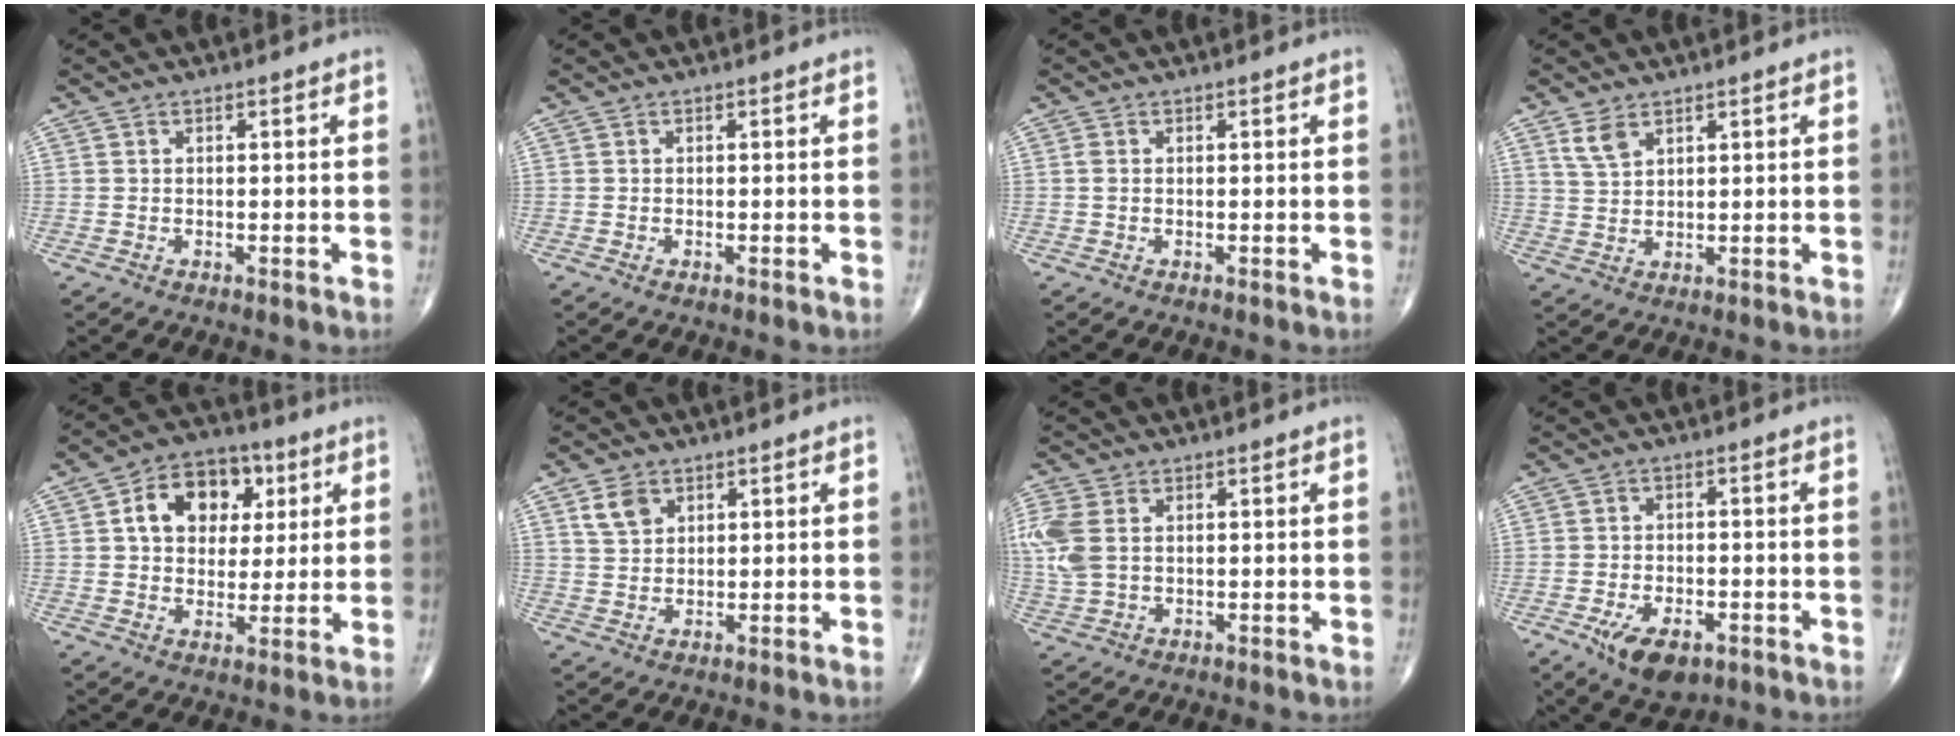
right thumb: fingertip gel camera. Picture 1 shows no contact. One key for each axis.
{"total": 0.6, "fx": -0.3, "fy": 0.3, "fz": 0.5, "tx": -0.009, "ty": -0.001, "tz": -0.006}
{"total": 0.8, "fx": 0.0, "fy": 0.5, "fz": 0.6, "tx": -0.015, "ty": 0.002, "tz": 0.001}
{"total": 3.7, "fx": 2.4, "fy": 2.0, "fz": 2.1, "tx": -0.038, "ty": -0.008, "tz": 0.054}
{"total": 13.1, "fx": 3.7, "fy": 9.6, "fz": 8.1, "tx": -0.087, "ty": 0.004, "tz": 0.053}
{"total": 4.5, "fx": 2.2, "fy": 3.1, "fz": 2.2, "tx": -0.031, "ty": -0.008, "tz": 0.046}
{"total": 7.8, "fx": 1.3, "fy": 5.2, "fz": 5.7, "tx": -0.160, "ty": 0.008, "tz": 0.033}
{"total": 8.6, "fx": -4.3, "fy": 4.5, "fz": 5.9, "tx": -0.092, "ty": 0.009, "tz": -0.063}